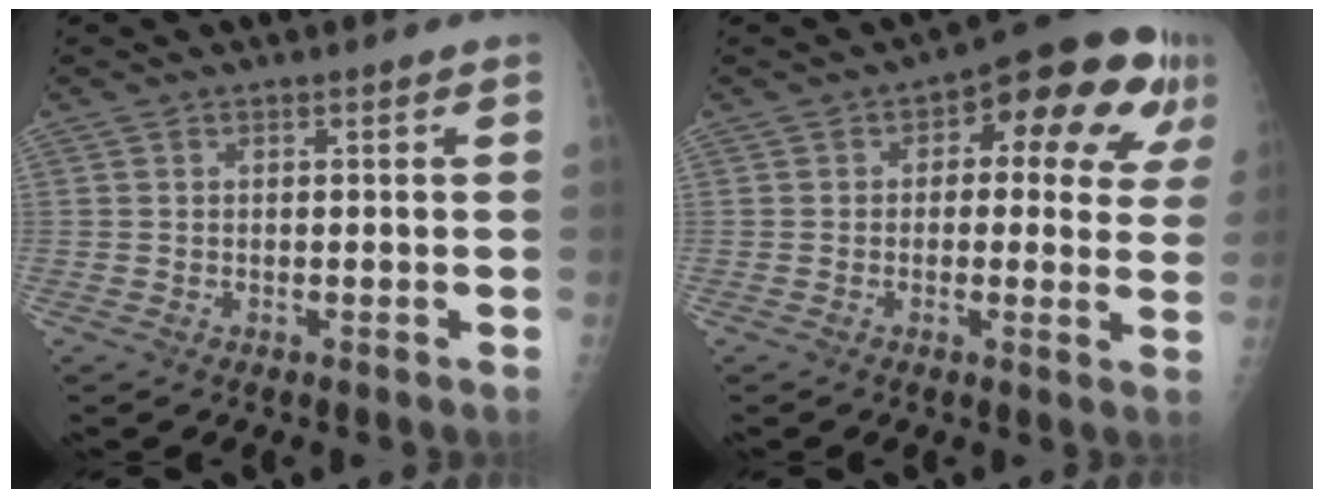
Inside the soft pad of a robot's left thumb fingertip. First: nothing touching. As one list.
[{"total": 15.4, "force": [5.5, 7.8, 12.1], "torque": [-0.098, 0.014, 0.057]}]